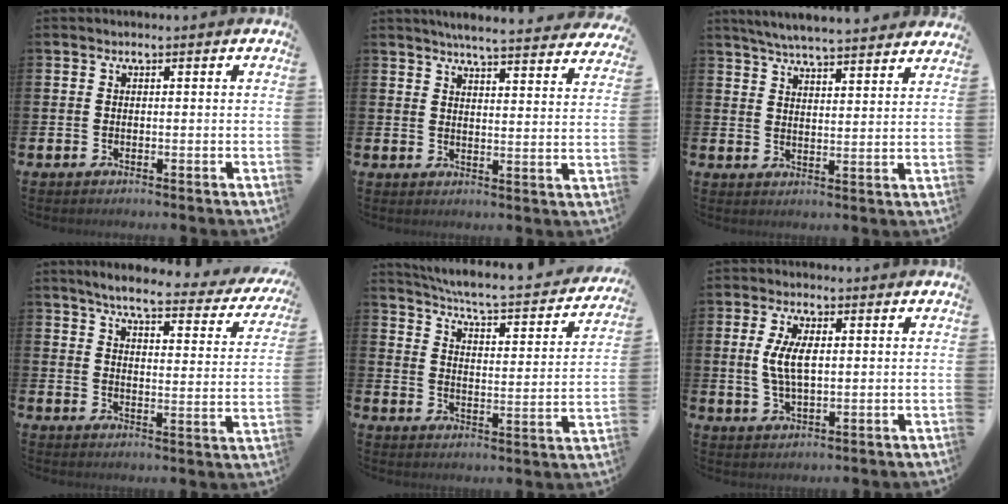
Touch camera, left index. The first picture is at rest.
{"total": 5.3, "force": [5.2, -0.1, 1.2], "torque": [-0.031, -0.033, 0.089]}
{"total": 5.8, "force": [5.7, 0.0, 1.1], "torque": [-0.035, -0.035, 0.101]}
{"total": 5.5, "force": [4.7, 0.9, 2.6], "torque": [-0.058, -0.035, 0.070]}
{"total": 5.3, "force": [4.9, 0.3, 1.9], "torque": [-0.068, -0.043, 0.077]}
{"total": 5.4, "force": [1.1, 2.4, 4.7], "torque": [-0.085, 0.004, 0.015]}